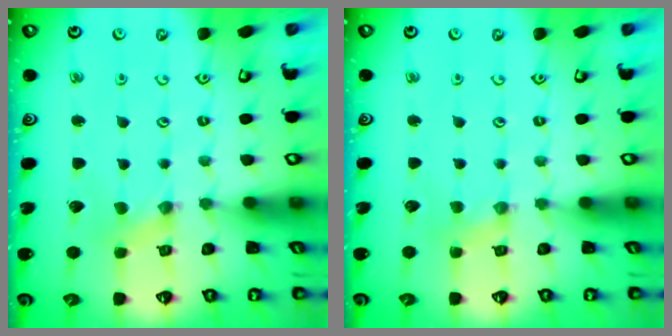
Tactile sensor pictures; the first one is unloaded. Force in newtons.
{"total": 1.3, "press": 1.2, "slide": 0.2}